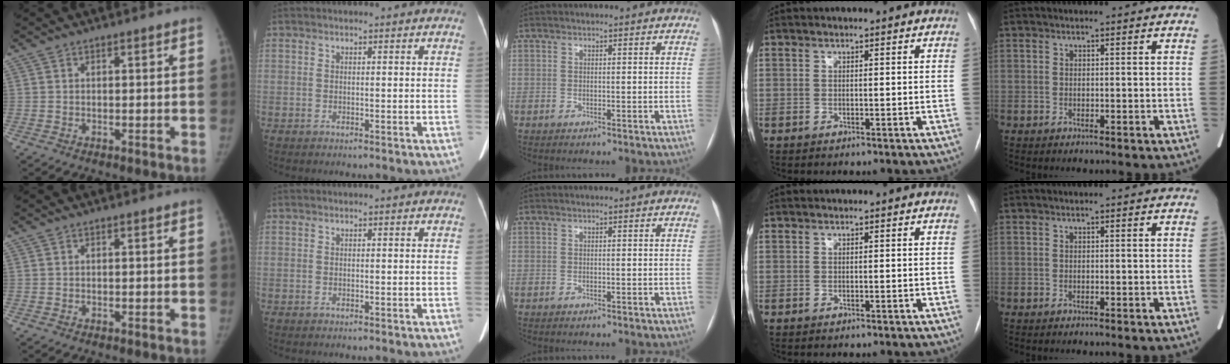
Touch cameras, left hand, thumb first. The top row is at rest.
{}